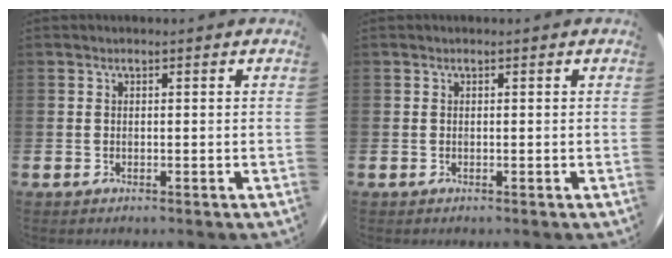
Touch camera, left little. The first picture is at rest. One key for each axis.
{"total": 0.0}